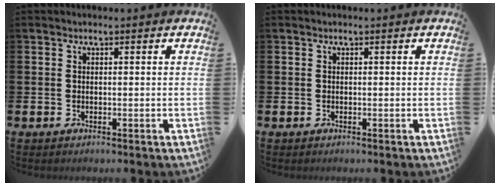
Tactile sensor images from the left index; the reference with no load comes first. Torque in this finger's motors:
{"motor_torque": [-0.06, -0.05, -0.05, -0.03]}